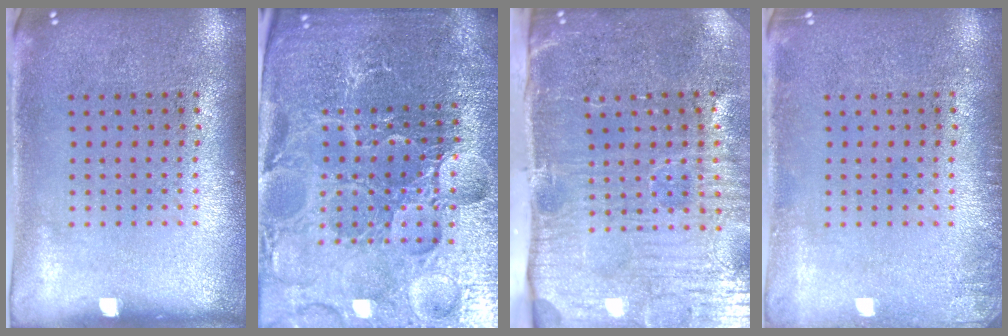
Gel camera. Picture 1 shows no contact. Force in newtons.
{"total": 5.3, "press": 5.0, "slide": 1.7}
{"total": 5.2, "press": 4.3, "slide": 2.9}
{"total": 1.1, "press": 1.1, "slide": 0.2}